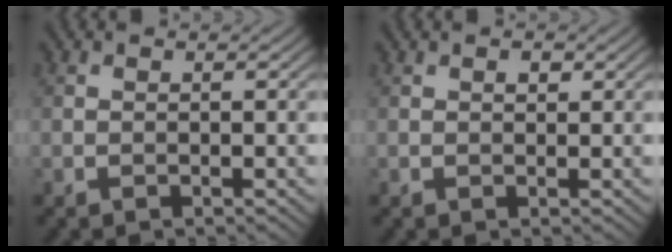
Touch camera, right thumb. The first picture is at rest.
{"total": 1.1, "force": [0.4, 0.7, 0.7], "torque": [-0.008, -0.003, 0.006]}